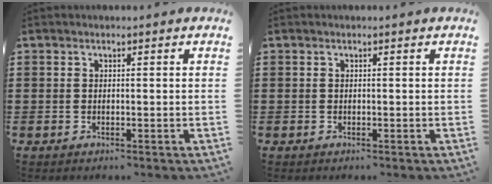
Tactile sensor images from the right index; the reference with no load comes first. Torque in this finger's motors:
{"motor_torque": [0.21, 0.31, 0.00, 0.01]}